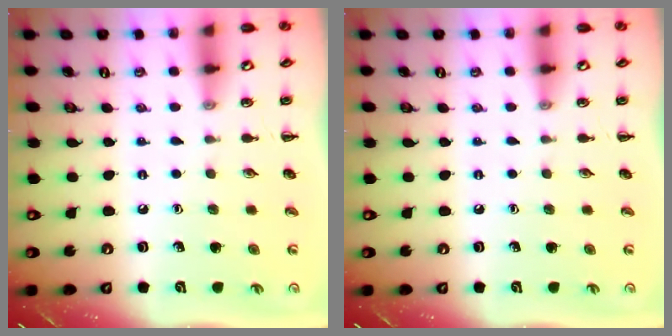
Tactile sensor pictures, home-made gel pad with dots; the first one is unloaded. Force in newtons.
{"total": 0.0}